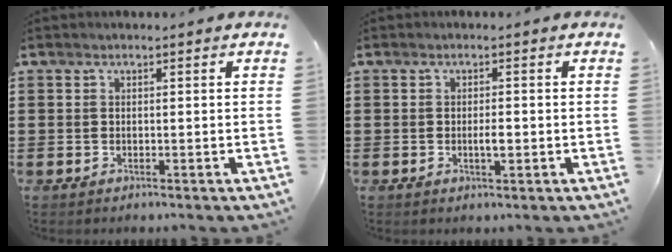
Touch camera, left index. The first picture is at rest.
{"total": 2.2, "force": [-0.3, 0.6, 2.1], "torque": [-0.040, 0.000, -0.005]}